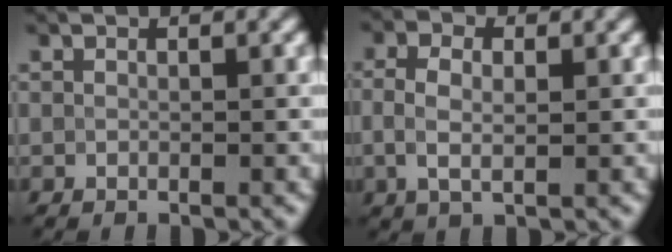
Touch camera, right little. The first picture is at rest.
{"total": 3.5, "force": [0.1, 1.9, 2.9], "torque": [-0.056, 0.001, -0.001]}